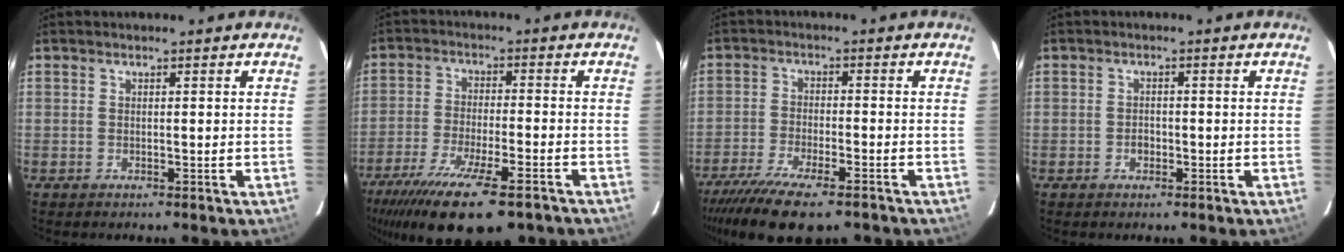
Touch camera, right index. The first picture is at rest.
{"total": 19.2, "force": [-13.4, 4.9, 12.8], "torque": [-0.254, -0.065, -0.219]}
{"total": 14.4, "force": [-11.0, 3.8, 8.5], "torque": [-0.183, -0.043, -0.188]}
{"total": 1.6, "force": [-0.7, 1.3, 0.7], "torque": [-0.012, 0.004, -0.009]}